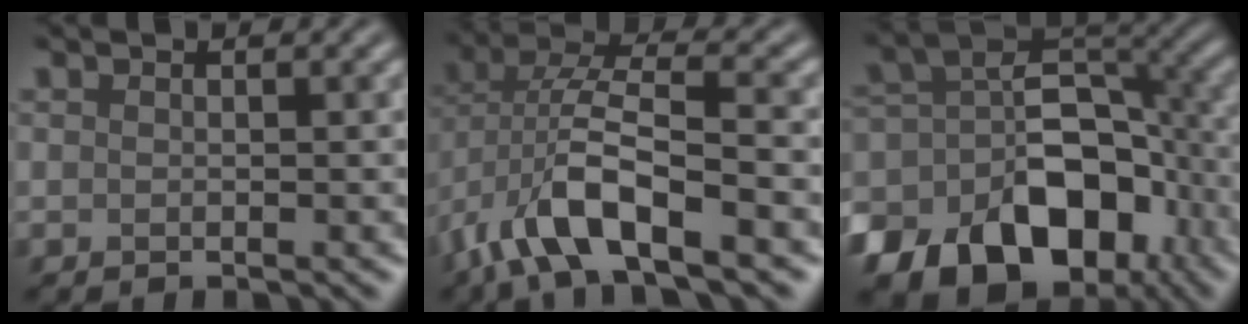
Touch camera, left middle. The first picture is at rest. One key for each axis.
{"total": 9.2, "fx": -4.5, "fy": 3.3, "fz": 7.3, "tx": -0.153, "ty": 0.008, "tz": -0.090}
{"total": 13.9, "fx": -6.4, "fy": 9.3, "fz": 8.1, "tx": -0.148, "ty": -0.008, "tz": -0.103}